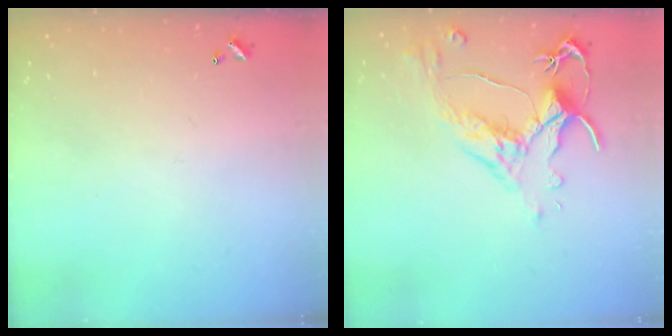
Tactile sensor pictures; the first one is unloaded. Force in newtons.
{"total": 2.5, "press": 2.1, "slide": 1.2}